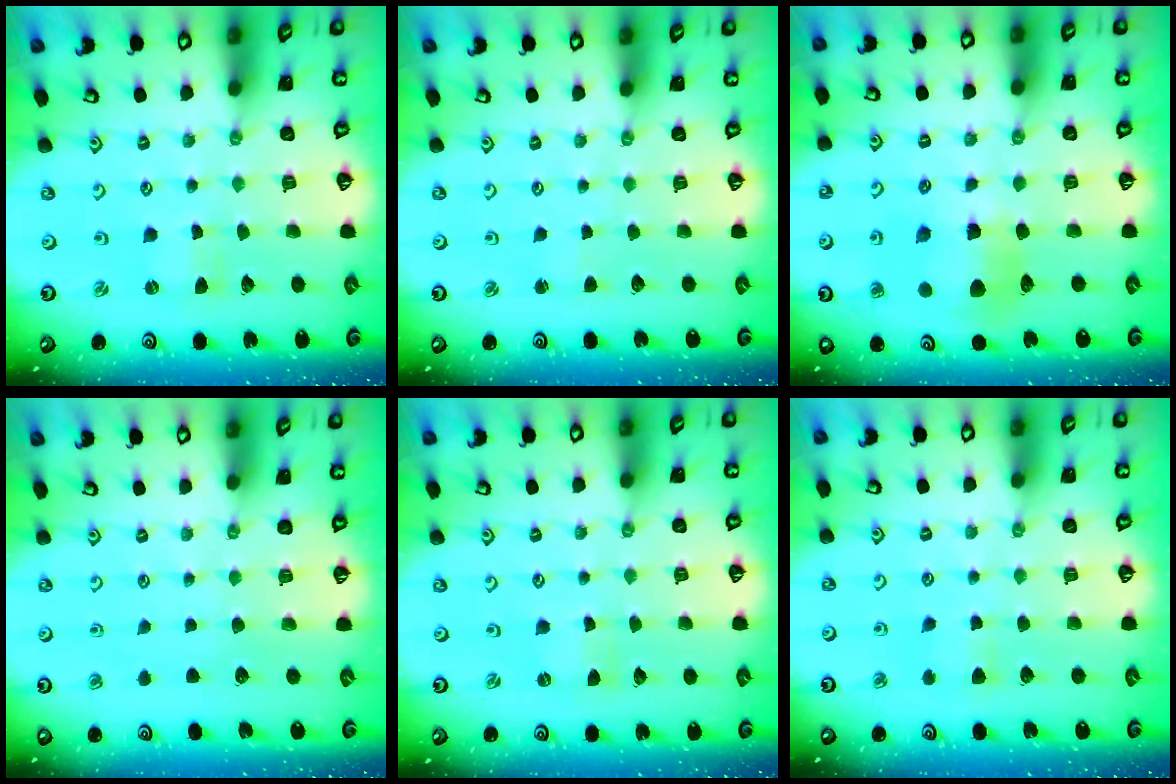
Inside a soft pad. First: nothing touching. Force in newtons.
{"total": 1.1, "press": 1.1, "slide": 0.1}
{"total": 11.2, "press": 11.1, "slide": 0.7}
{"total": 0.0}
{"total": 0.0}
{"total": 5.2, "press": 5.1, "slide": 1.0}